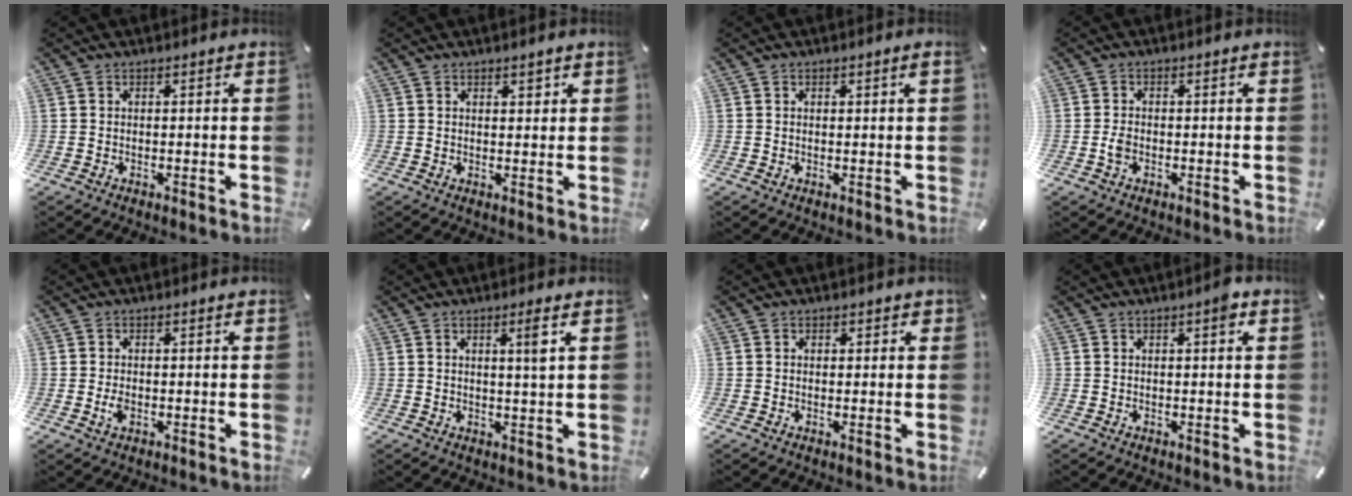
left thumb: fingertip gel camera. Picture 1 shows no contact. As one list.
[{"total": 1.7, "force": [1.1, 1.0, 1.0], "torque": [-0.011, -0.001, 0.016]}, {"total": 1.1, "force": [0.4, 0.1, 1.0], "torque": [-0.019, 0.000, 0.006]}, {"total": 2.0, "force": [-0.7, 1.2, 1.4], "torque": [-0.033, 0.001, -0.015]}, {"total": 2.1, "force": [-0.5, 1.3, 1.6], "torque": [-0.043, -0.005, -0.012]}, {"total": 4.1, "force": [1.5, -0.1, 3.8], "torque": [-0.067, -0.006, 0.020]}, {"total": 1.0, "force": [0.2, 0.8, 0.6], "torque": [-0.002, 0.003, 0.000]}, {"total": 2.7, "force": [0.9, 0.7, 2.5], "torque": [-0.027, -0.002, 0.008]}]